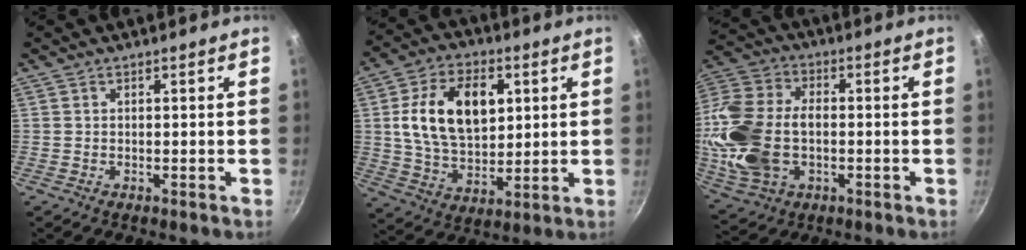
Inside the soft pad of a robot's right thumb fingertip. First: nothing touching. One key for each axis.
{"total": 17.2, "fx": 3.8, "fy": 11.0, "fz": 12.7, "tx": -0.197, "ty": -0.004, "tz": 0.066}
{"total": 18.9, "fx": -1.8, "fy": 12.7, "fz": 13.9, "tx": -0.278, "ty": 0.027, "tz": -0.031}